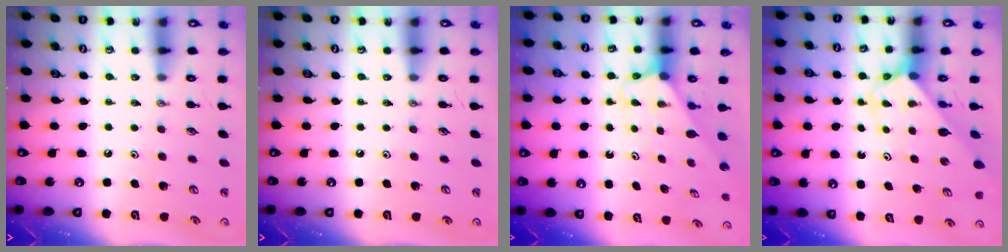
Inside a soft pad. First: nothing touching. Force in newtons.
{"total": 0.0}
{"total": 2.6, "press": 2.6, "slide": 0.2}
{"total": 2.9, "press": 2.9, "slide": 0.2}